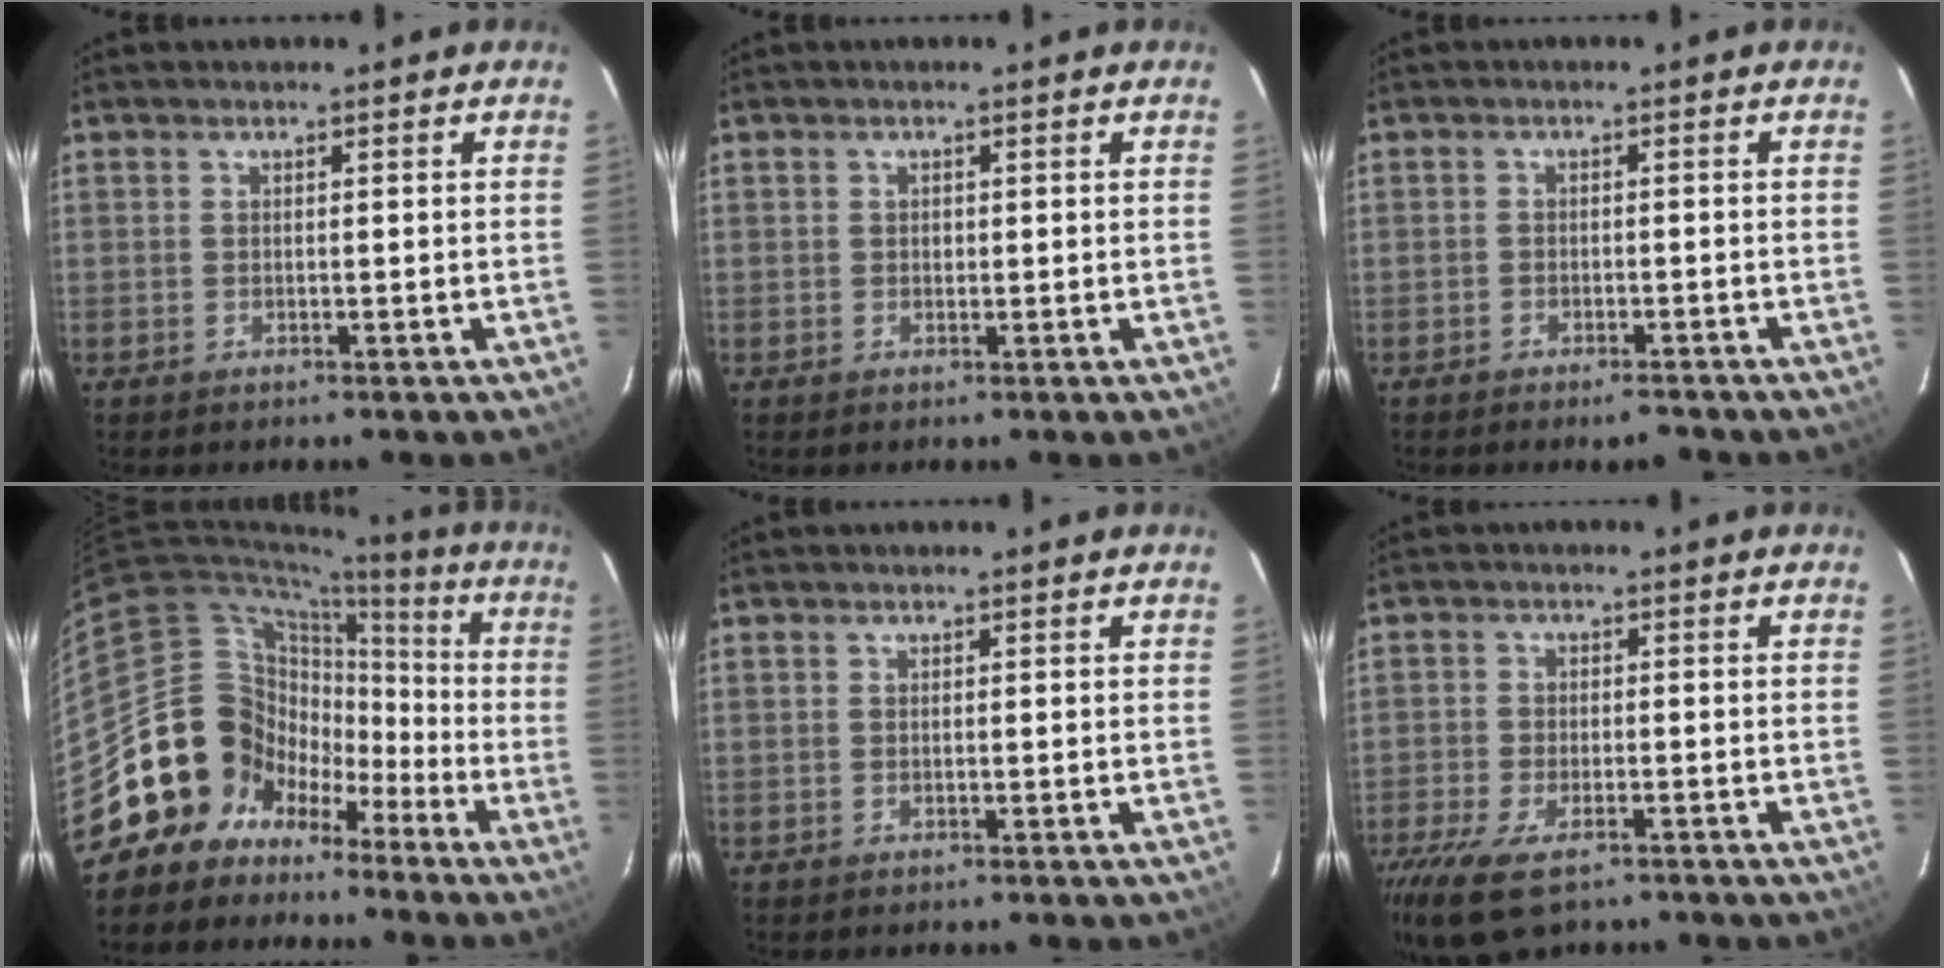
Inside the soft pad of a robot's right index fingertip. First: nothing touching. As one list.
[{"total": 0.8, "force": [0.1, 0.7, 0.3], "torque": [-0.002, 0.003, 0.002]}, {"total": 4.2, "force": [-3.6, 1.5, 1.8], "torque": [-0.041, 0.002, -0.048]}, {"total": 16.7, "force": [-8.8, 13.8, 3.2], "torque": [-0.076, 0.076, -0.146]}, {"total": 0.0}, {"total": 10.6, "force": [-7.4, 4.1, 6.4], "torque": [-0.159, -0.032, -0.135]}]